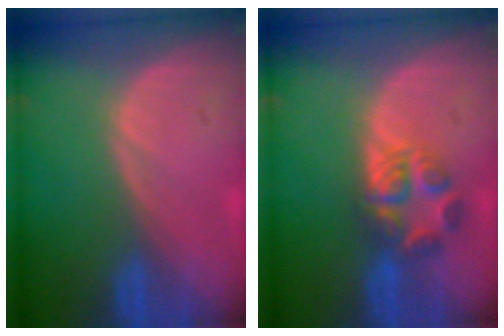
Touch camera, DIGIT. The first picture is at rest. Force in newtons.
{"total": 5.6, "press": 5.5, "slide": 1.0}